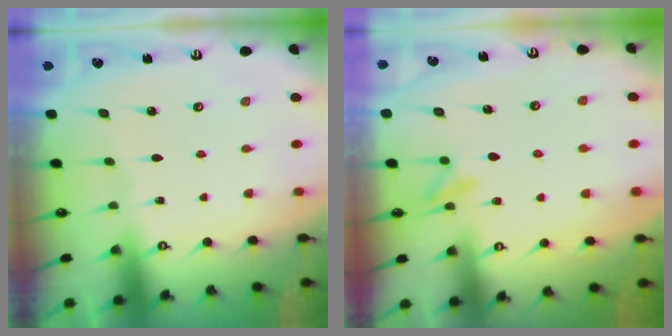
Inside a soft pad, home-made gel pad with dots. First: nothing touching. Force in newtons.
{"total": 8.7, "press": 8.6, "slide": 0.8}